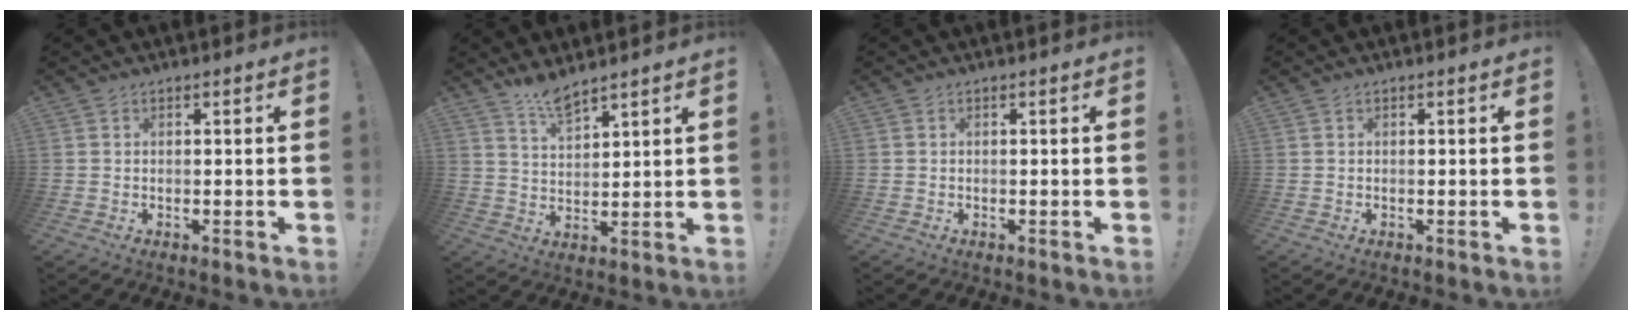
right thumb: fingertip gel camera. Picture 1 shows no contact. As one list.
[{"total": 6.7, "force": [5.9, 1.2, 2.9], "torque": [-0.048, -0.036, 0.105]}, {"total": 0.0}, {"total": 0.0}]